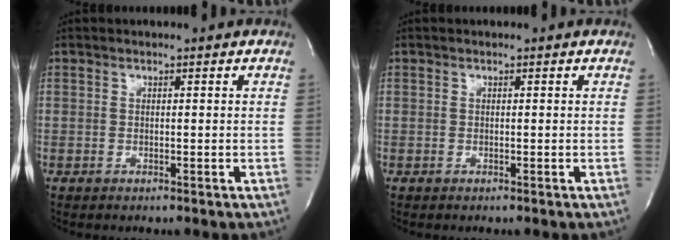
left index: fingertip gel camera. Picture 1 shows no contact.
{"total": 0.0}